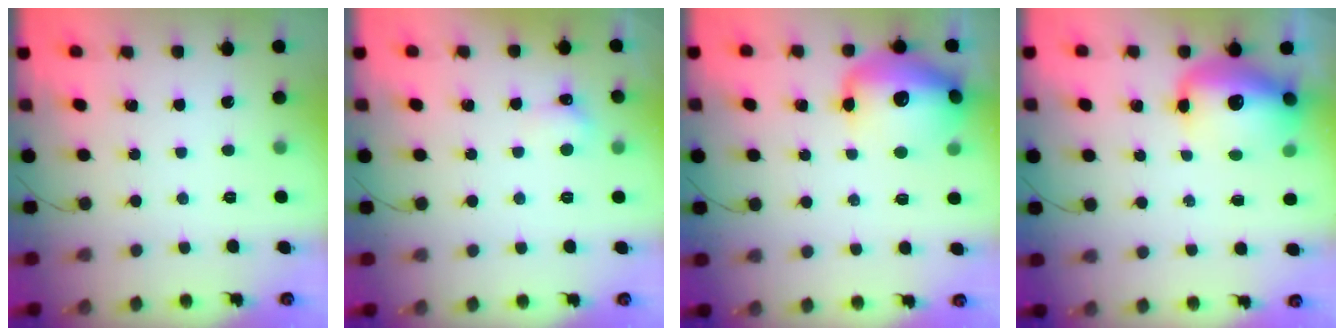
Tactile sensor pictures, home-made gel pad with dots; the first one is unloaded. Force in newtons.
{"total": 4.7, "press": 4.5, "slide": 1.2}
{"total": 17.0, "press": 16.3, "slide": 4.7}
{"total": 13.9, "press": 13.5, "slide": 3.5}